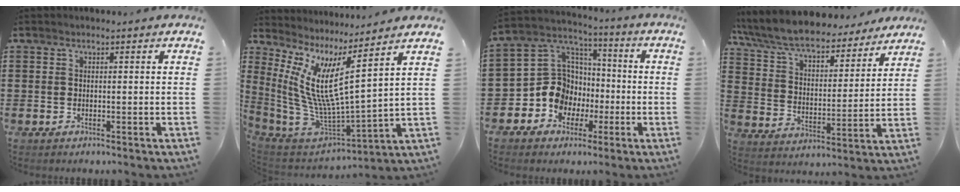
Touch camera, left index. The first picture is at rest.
{"total": 9.0, "force": [3.5, 1.8, 8.1], "torque": [-0.201, -0.066, 0.052]}
{"total": 11.0, "force": [-2.6, 10.0, 3.6], "torque": [-0.127, -0.005, -0.046]}
{"total": 8.8, "force": [8.1, 1.3, 3.3], "torque": [-0.099, -0.046, 0.140]}